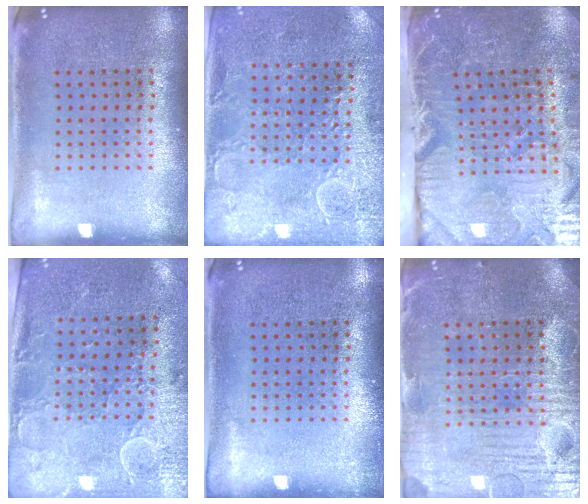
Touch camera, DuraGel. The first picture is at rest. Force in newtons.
{"total": 2.7, "press": 2.6, "slide": 0.8}
{"total": 4.1, "press": 4.0, "slide": 1.0}
{"total": 2.9, "press": 2.5, "slide": 1.5}
{"total": 0.6, "press": 0.6, "slide": 0.1}
{"total": 4.0, "press": 3.8, "slide": 1.4}